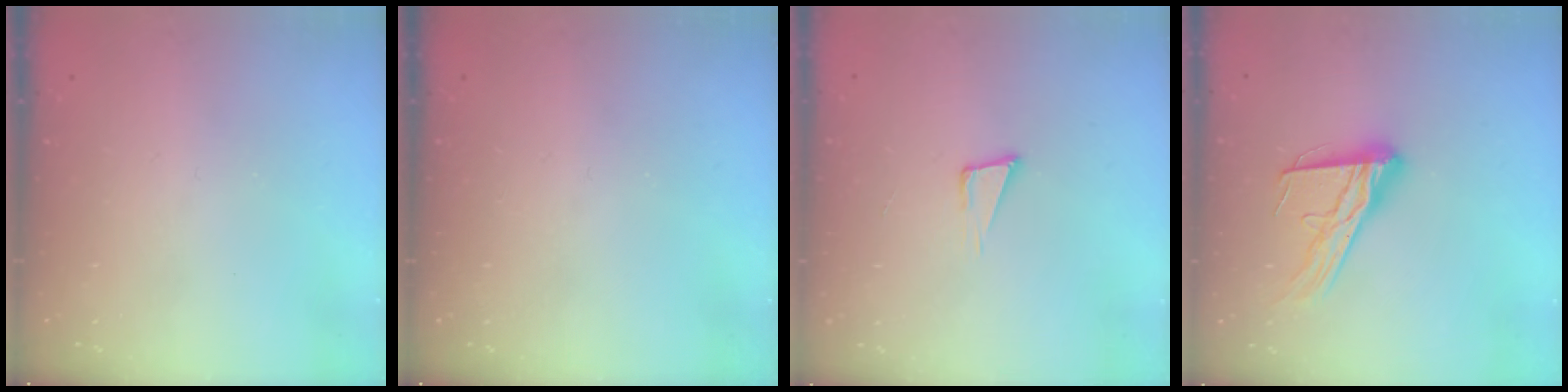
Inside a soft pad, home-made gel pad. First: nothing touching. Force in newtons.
{"total": 0.0}
{"total": 4.6, "press": 3.4, "slide": 3.2}
{"total": 14.8, "press": 14.8, "slide": 1.3}